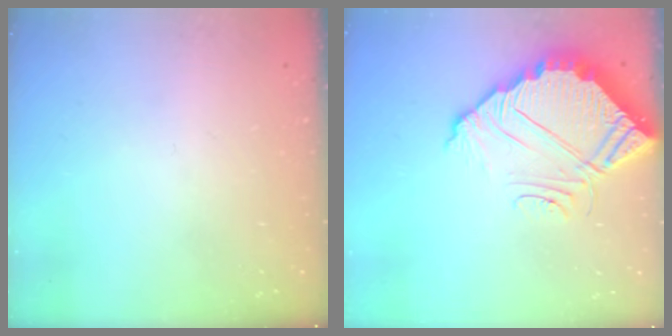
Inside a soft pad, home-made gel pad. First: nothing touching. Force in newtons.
{"total": 8.2, "press": 8.2, "slide": 0.4}